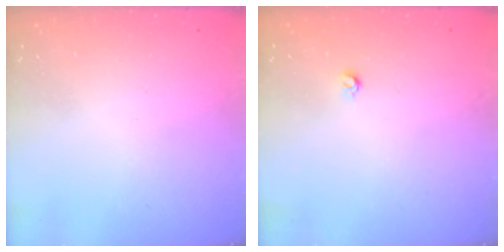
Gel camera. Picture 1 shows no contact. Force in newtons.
{"total": 3.2, "press": 3.2, "slide": 0.3}